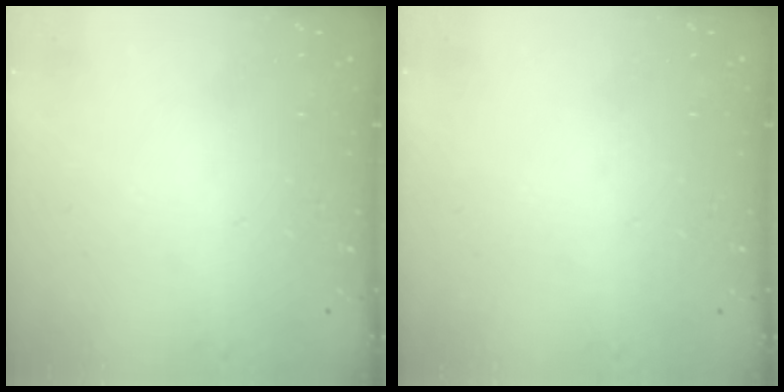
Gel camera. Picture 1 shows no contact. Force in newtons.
{"total": 0.0}